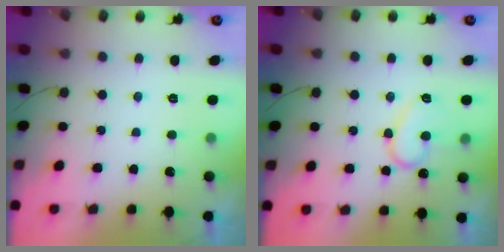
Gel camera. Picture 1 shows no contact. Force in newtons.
{"total": 12.6, "press": 12.6, "slide": 1.0}